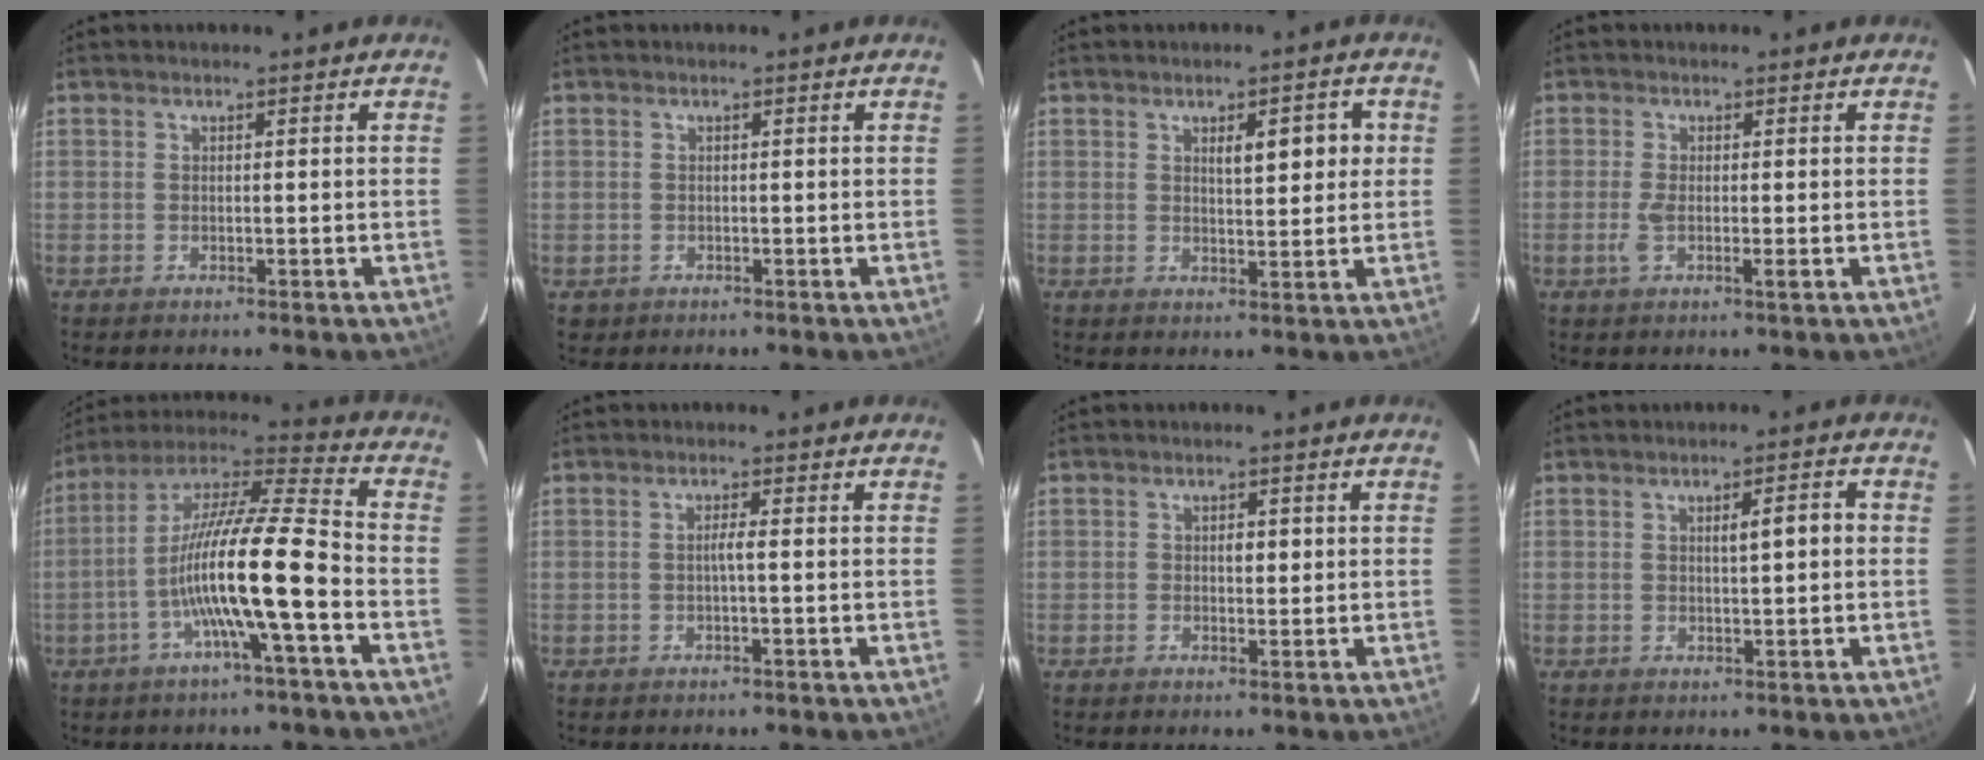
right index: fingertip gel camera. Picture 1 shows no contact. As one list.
[{"total": 1.3, "force": [-0.3, 1.3, 0.0], "torque": [-0.001, 0.007, -0.001]}, {"total": 5.2, "force": [1.6, 1.6, 4.7], "torque": [-0.069, 0.009, 0.026]}, {"total": 3.1, "force": [-0.8, 0.6, 2.9], "torque": [-0.057, -0.005, -0.012]}, {"total": 15.7, "force": [-4.4, 0.2, 15.1], "torque": [-0.277, 0.014, -0.086]}, {"total": 1.3, "force": [-0.2, -0.2, 1.3], "torque": [-0.023, 0.002, -0.004]}, {"total": 1.8, "force": [0.2, 1.0, 1.5], "torque": [-0.023, 0.002, 0.003]}, {"total": 3.4, "force": [0.4, 0.4, 3.3], "torque": [-0.054, 0.008, 0.008]}]